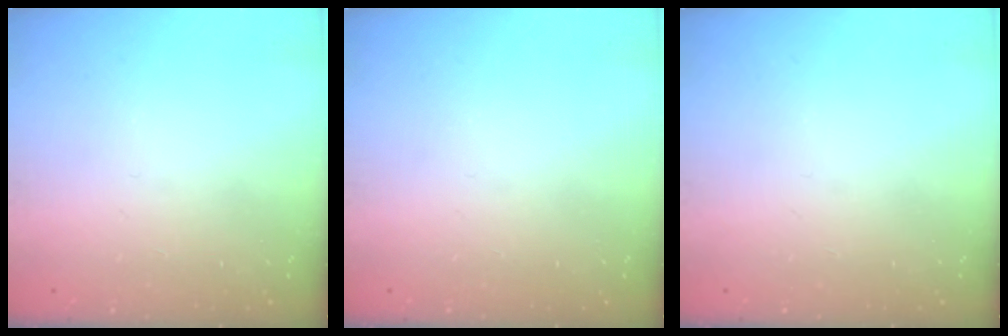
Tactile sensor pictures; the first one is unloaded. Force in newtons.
{"total": 0.0}
{"total": 0.0}